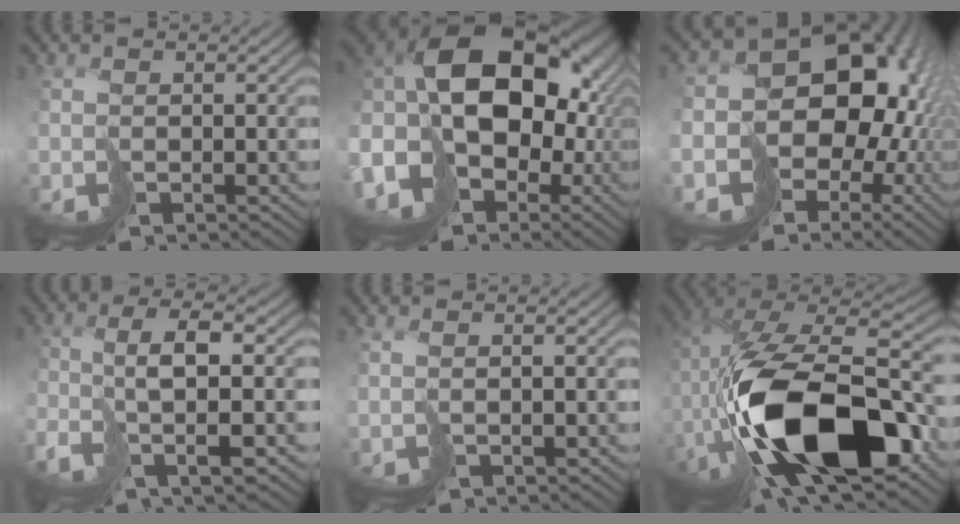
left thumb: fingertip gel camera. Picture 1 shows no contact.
{"total": 19.1, "force": [-0.8, 14.0, 13.0], "torque": [-0.291, -0.030, -0.008]}
{"total": 15.6, "force": [-1.8, 12.5, 9.2], "torque": [-0.165, -0.042, 0.003]}
{"total": 7.1, "force": [-1.7, 1.2, 6.7], "torque": [-0.126, 0.003, -0.035]}
{"total": 2.0, "force": [0.7, 0.5, 1.8], "torque": [-0.047, -0.002, 0.019]}
{"total": 19.3, "force": [-5.4, 9.0, 16.2], "torque": [-0.325, -0.006, -0.074]}